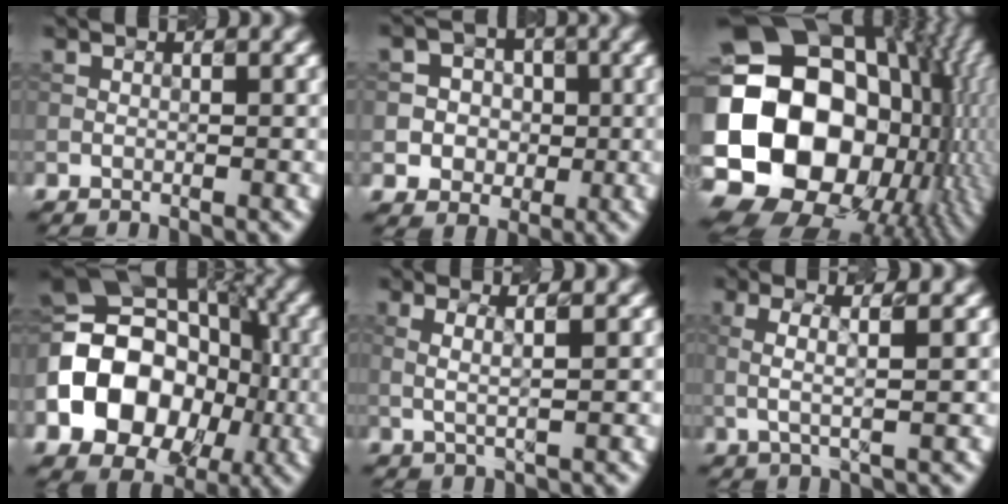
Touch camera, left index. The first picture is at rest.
{"total": 4.8, "force": [0.1, 4.7, 1.2], "torque": [-0.001, 0.022, -0.010]}
{"total": 22.6, "force": [-1.2, 17.8, 13.8], "torque": [-0.275, -0.021, -0.030]}
{"total": 13.2, "force": [-2.8, 9.9, 8.3], "torque": [-0.146, 0.016, -0.061]}
{"total": 2.1, "force": [0.7, 0.5, 2.0], "torque": [-0.034, 0.000, 0.008]}
{"total": 3.0, "force": [0.5, 0.6, 2.9], "torque": [-0.053, 0.003, 0.010]}